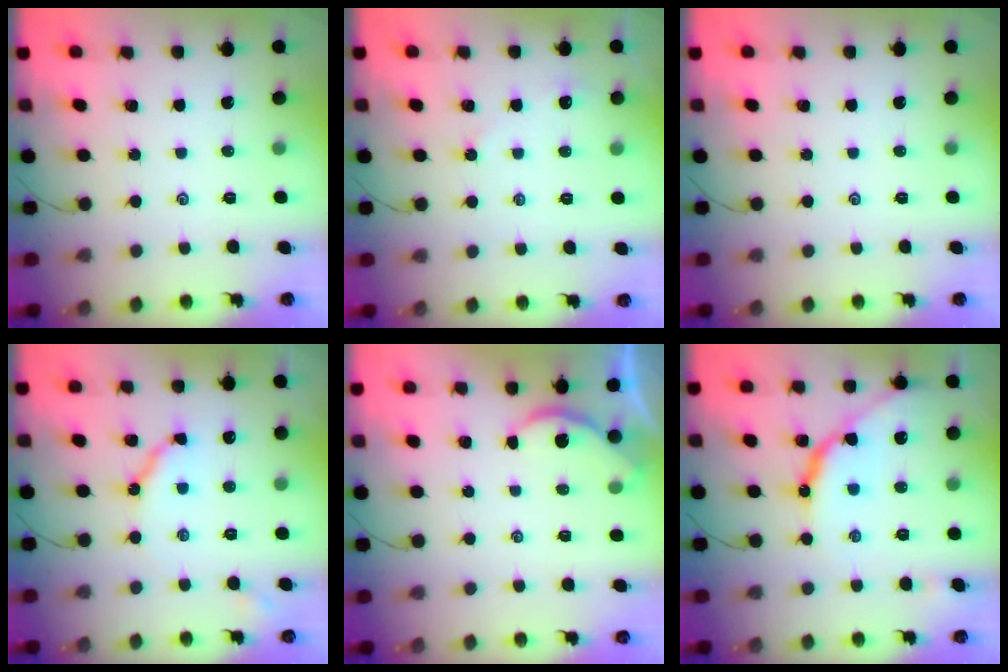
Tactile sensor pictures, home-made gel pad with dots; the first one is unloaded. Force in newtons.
{"total": 2.3, "press": 2.3, "slide": 0.3}
{"total": 0.0}
{"total": 7.9, "press": 7.8, "slide": 0.9}
{"total": 1.3, "press": 1.3, "slide": 0.2}
{"total": 11.3, "press": 11.2, "slide": 0.9}